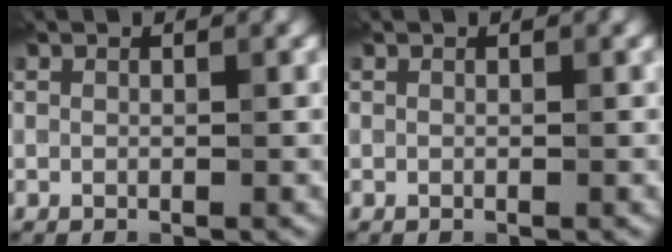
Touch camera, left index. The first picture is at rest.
{"total": 0.0}